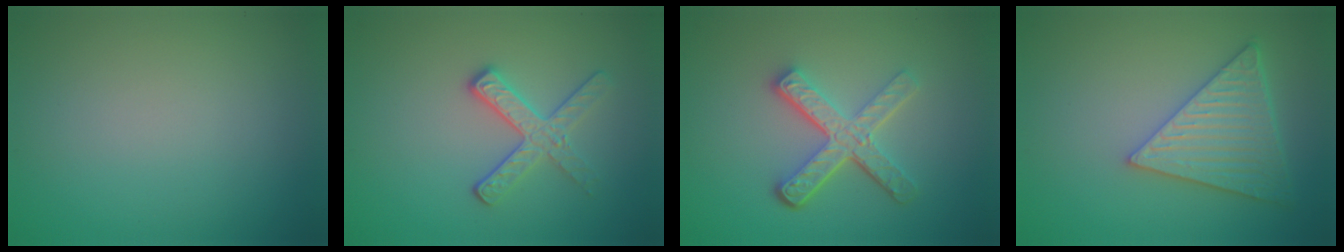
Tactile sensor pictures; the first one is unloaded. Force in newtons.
{"total": 2.9, "press": 2.6, "slide": 1.3}
{"total": 5.1, "press": 3.6, "slide": 3.5}
{"total": 5.8, "press": 4.9, "slide": 3.1}